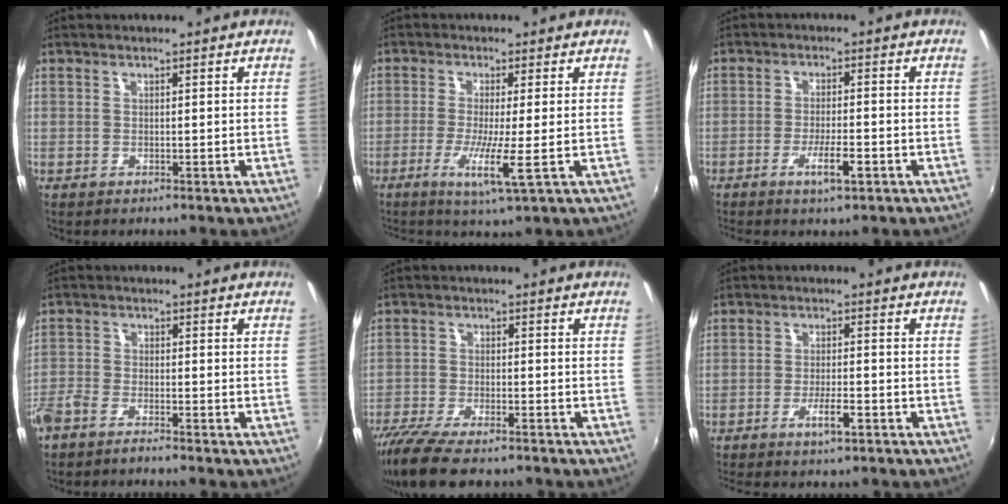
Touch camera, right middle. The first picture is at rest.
{"total": 5.8, "force": [-1.8, -1.0, 5.4], "torque": [-0.120, -0.015, -0.040]}
{"total": 4.7, "force": [-2.6, 0.7, 3.9], "torque": [-0.080, -0.006, -0.044]}
{"total": 4.8, "force": [-4.1, 1.1, 2.2], "torque": [-0.064, -0.010, -0.083]}
{"total": 12.2, "force": [-10.0, 2.9, 6.5], "torque": [-0.151, -0.043, -0.175]}
{"total": 3.9, "force": [-2.5, 0.5, 2.9], "torque": [-0.064, -0.002, -0.044]}